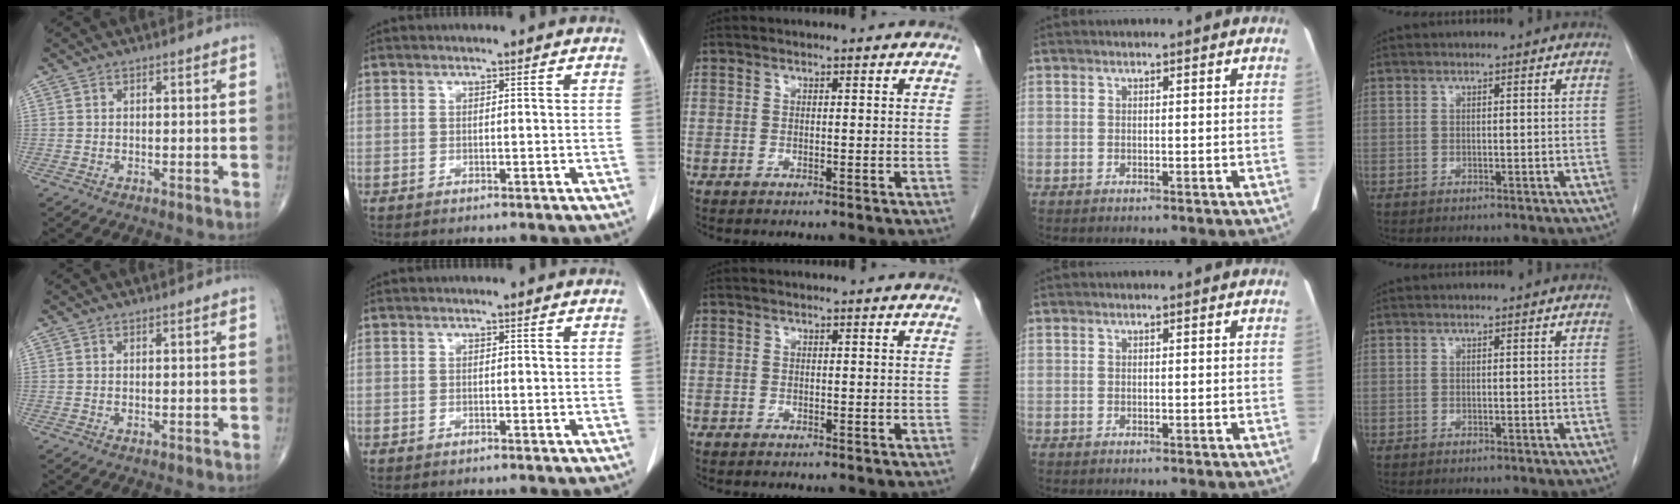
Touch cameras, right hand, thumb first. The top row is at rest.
{"middle": {"total": 1.1, "force": [-0.9, 0.6, 0.2], "torque": [-0.003, 0.003, -0.011]}}